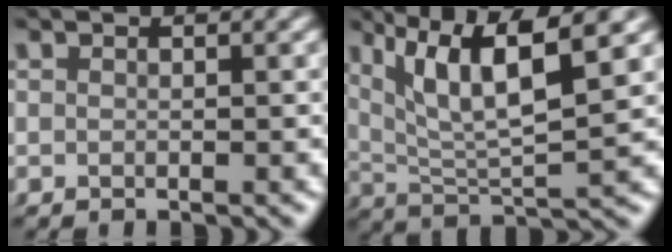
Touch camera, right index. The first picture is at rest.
{"total": 8.8, "force": [4.0, 4.4, 6.6], "torque": [-0.119, 0.012, 0.058]}